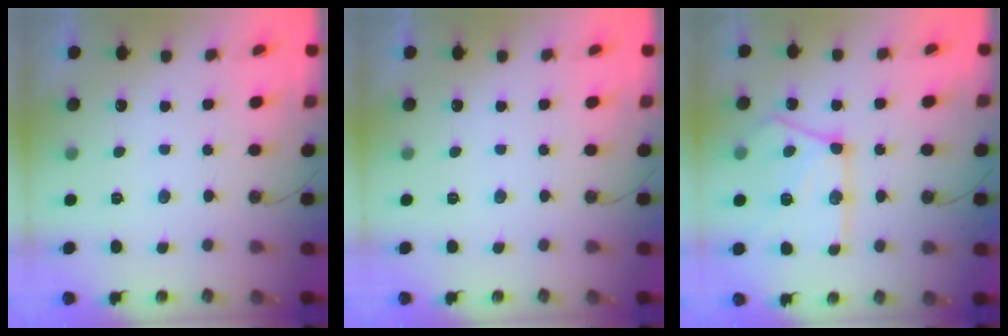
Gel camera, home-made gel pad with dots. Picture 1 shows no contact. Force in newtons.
{"total": 0.0}
{"total": 20.1, "press": 20.0, "slide": 2.3}